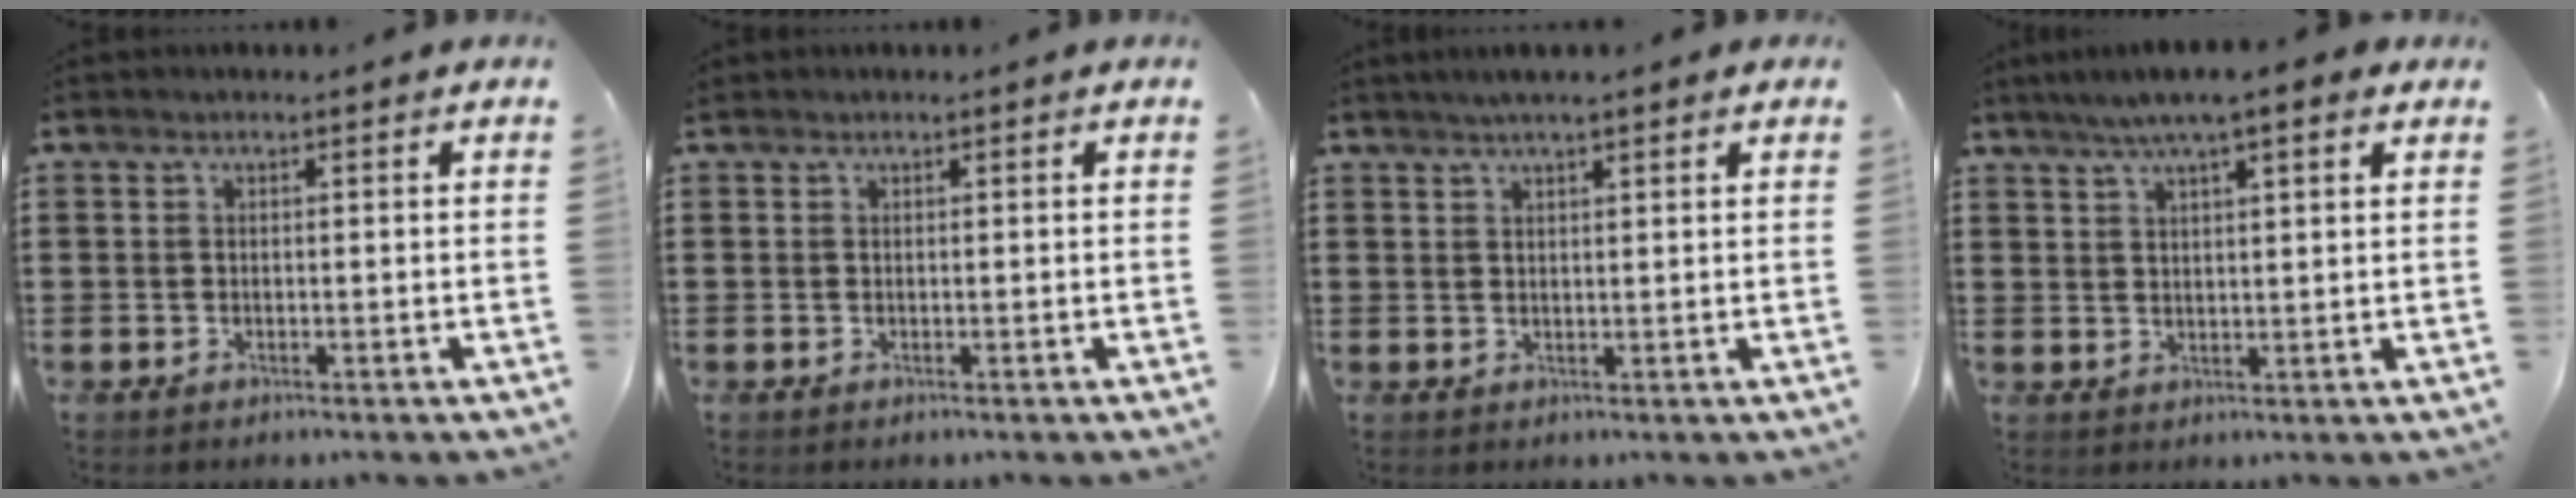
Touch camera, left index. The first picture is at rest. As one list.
[{"total": 0.0}, {"total": 2.6, "force": [2.0, 0.3, 1.6], "torque": [-0.034, 0.006, 0.036]}, {"total": 5.3, "force": [3.8, 0.6, 3.6], "torque": [-0.077, 0.000, 0.067]}]